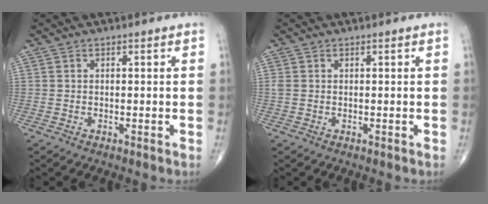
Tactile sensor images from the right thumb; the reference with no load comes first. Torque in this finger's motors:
{"motor_torque": [-0.06, -0.03, 0.19, 0.16, 0.00]}